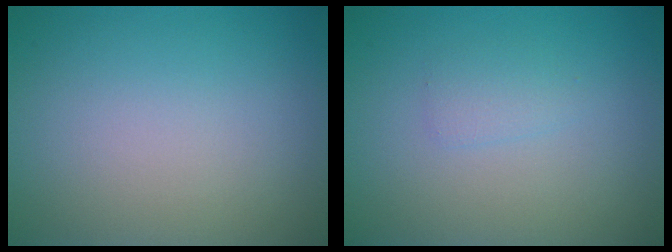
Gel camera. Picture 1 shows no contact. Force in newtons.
{"total": 1.1, "press": 1.1, "slide": 0.0}